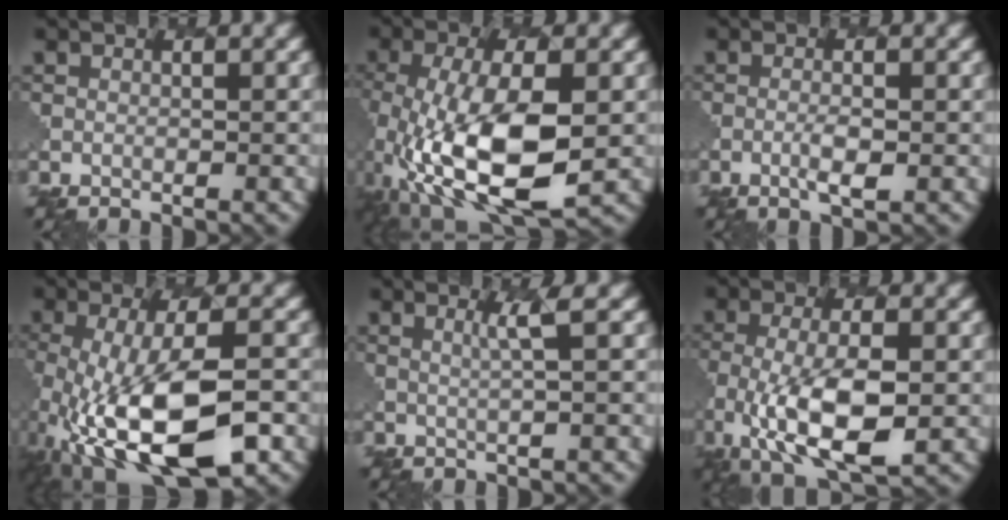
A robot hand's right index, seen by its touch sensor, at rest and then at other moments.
{"total": 11.4, "force": [-3.0, 4.5, 10.0], "torque": [-0.196, -0.014, -0.049]}
{"total": 1.6, "force": [-0.3, 0.3, 1.5], "torque": [-0.031, -0.002, -0.006]}
{"total": 12.2, "force": [-5.2, 4.4, 10.1], "torque": [-0.200, -0.022, -0.087]}
{"total": 1.9, "force": [0.9, 0.3, 1.7], "torque": [-0.032, 0.002, 0.016]}
{"total": 8.6, "force": [-2.0, 3.4, 7.6], "torque": [-0.156, -0.015, -0.028]}